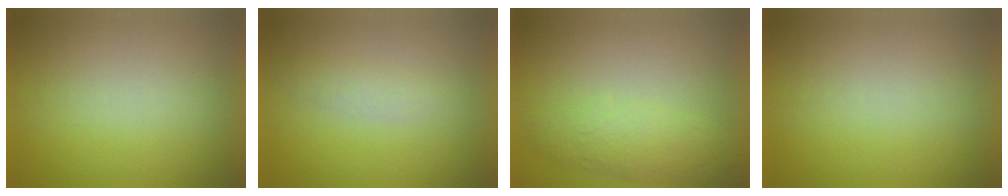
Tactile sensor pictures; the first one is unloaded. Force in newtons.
{"total": 1.9}
{"total": 3.0}
{"total": 0.0}